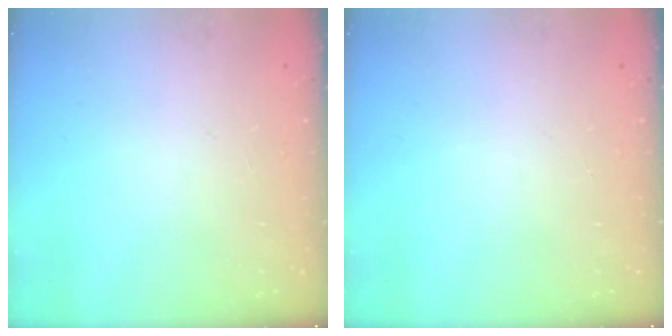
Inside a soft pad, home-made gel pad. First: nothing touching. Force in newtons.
{"total": 0.0}